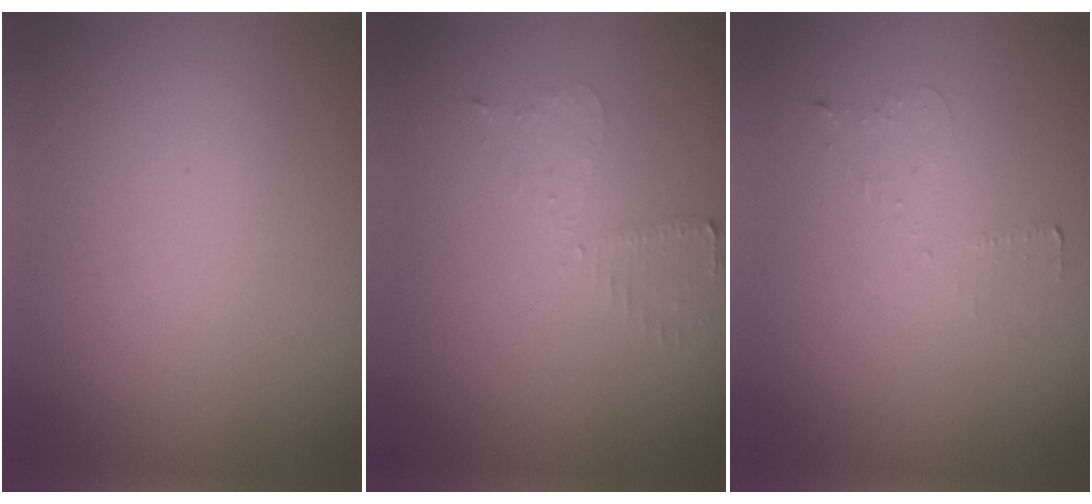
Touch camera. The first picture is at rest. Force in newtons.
{"total": 1.9, "press": 1.9, "slide": 0.4}
{"total": 0.7, "press": 0.6, "slide": 0.4}